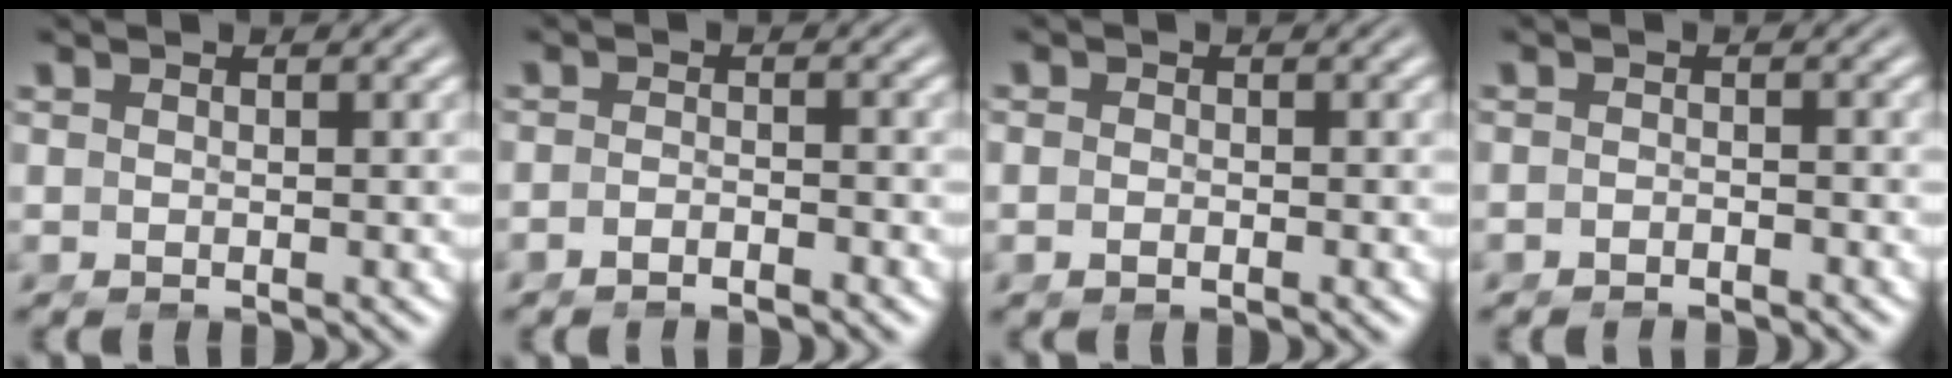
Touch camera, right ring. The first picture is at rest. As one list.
[{"total": 1.9, "force": [-1.9, 0.0, 0.4], "torque": [-0.009, -0.001, -0.035]}, {"total": 1.0, "force": [-0.5, 0.6, 0.6], "torque": [-0.019, -0.007, -0.008]}, {"total": 1.6, "force": [-1.6, 0.0, -0.1], "torque": [-0.002, -0.006, -0.026]}]